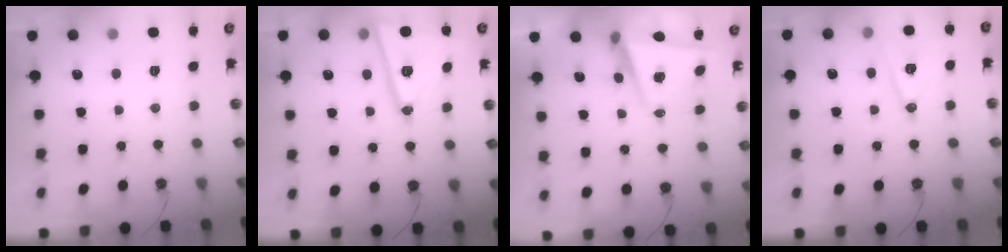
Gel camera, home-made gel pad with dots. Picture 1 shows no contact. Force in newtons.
{"total": 16.7, "press": 16.7, "slide": 0.7}
{"total": 6.4, "press": 5.8, "slide": 2.6}
{"total": 10.7, "press": 10.1, "slide": 3.4}